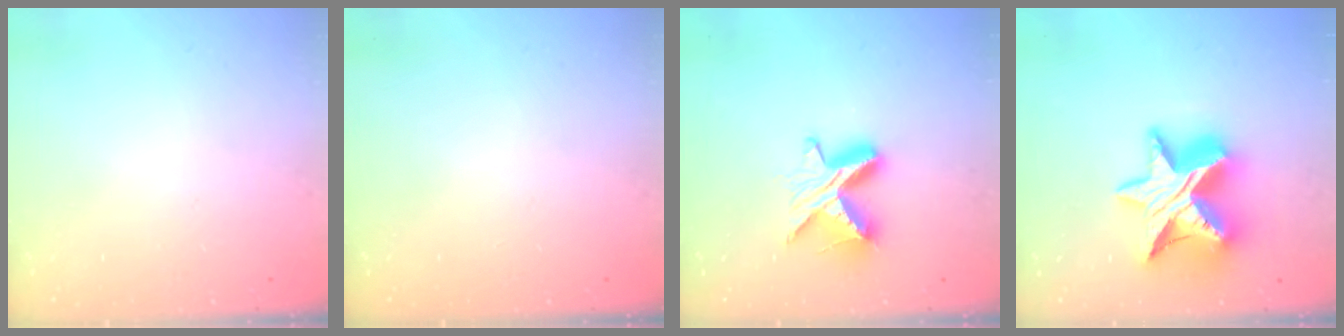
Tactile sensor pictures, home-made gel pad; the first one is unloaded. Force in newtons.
{"total": 0.0}
{"total": 9.5, "press": 9.5, "slide": 0.6}
{"total": 16.8, "press": 16.8, "slide": 1.1}